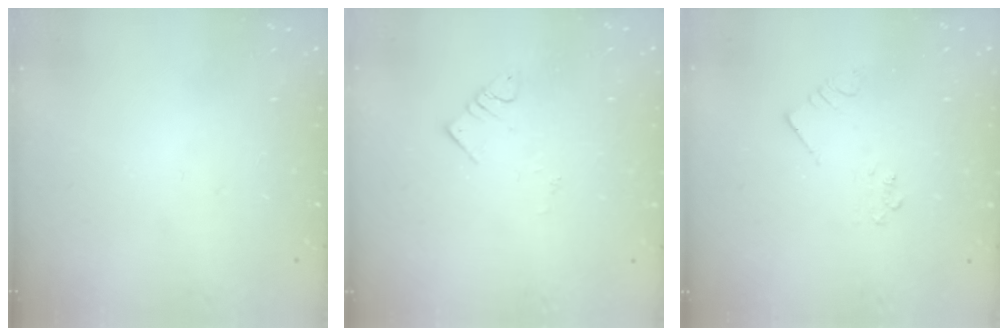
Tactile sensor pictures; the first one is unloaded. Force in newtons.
{"total": 3.6, "press": 3.6, "slide": 0.3}
{"total": 2.5, "press": 2.5, "slide": 0.2}